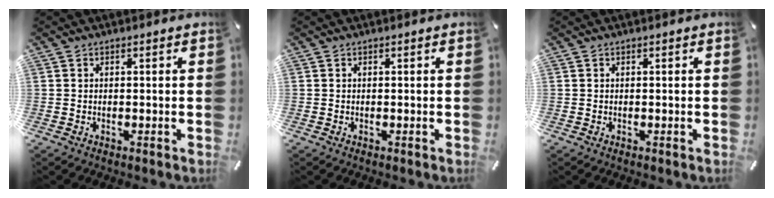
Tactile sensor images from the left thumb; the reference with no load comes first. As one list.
[{"total": 0.0}, {"total": 0.0}]